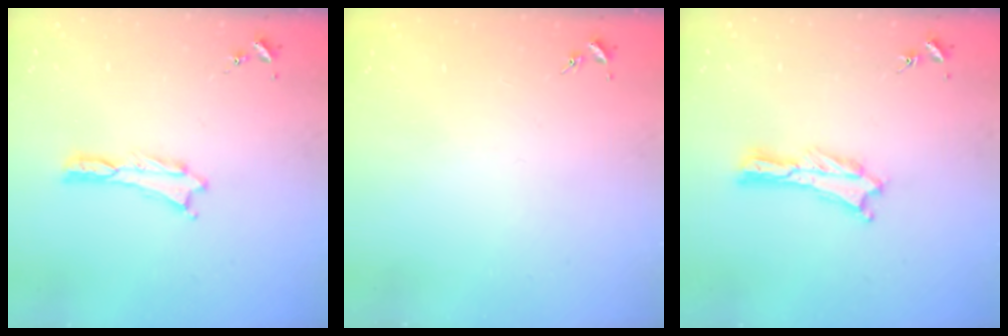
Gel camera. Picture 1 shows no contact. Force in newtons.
{"total": 0.0}
{"total": 0.7, "press": 0.7, "slide": 0.2}